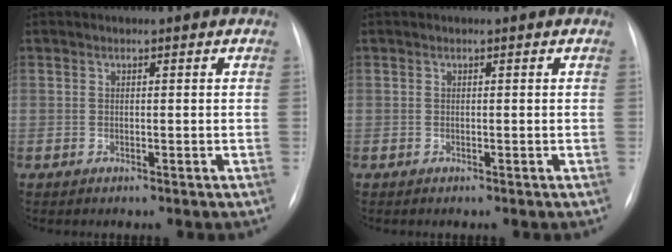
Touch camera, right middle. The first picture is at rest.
{"total": 0.0}